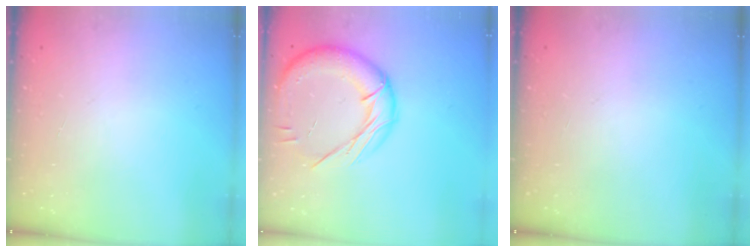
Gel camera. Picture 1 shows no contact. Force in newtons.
{"total": 18.0, "press": 17.9, "slide": 2.2}
{"total": 0.0}